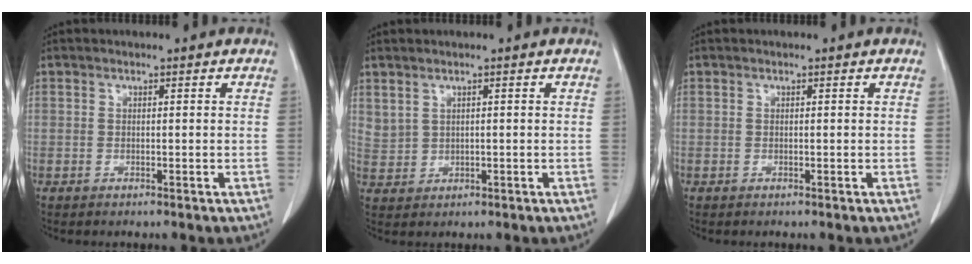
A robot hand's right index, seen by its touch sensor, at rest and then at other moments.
{"total": 2.3, "force": [1.6, 1.4, 0.8], "torque": [-0.019, -0.001, 0.041]}
{"total": 0.0}